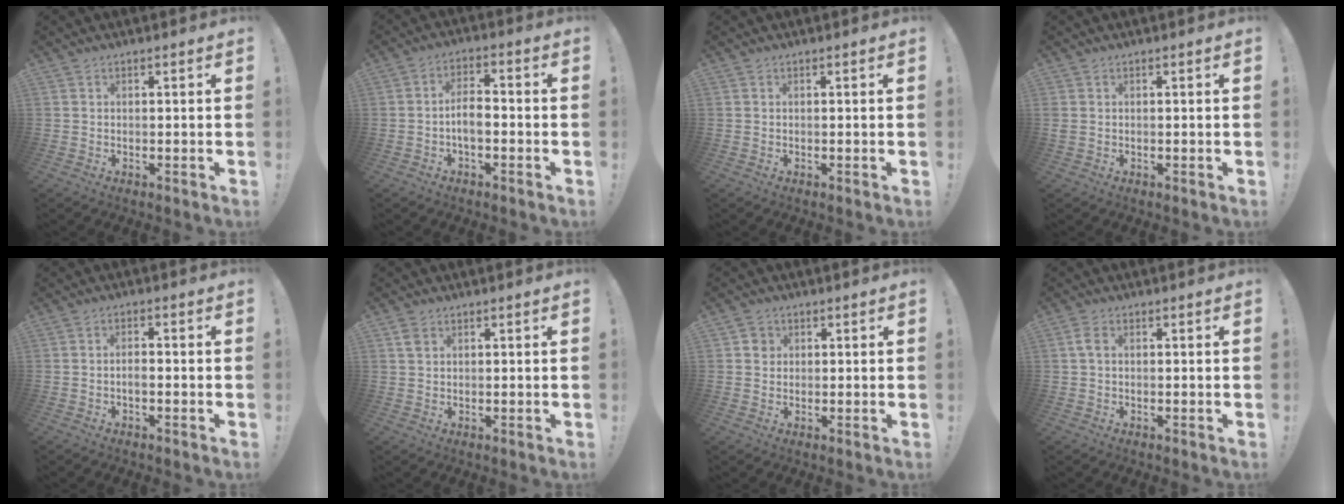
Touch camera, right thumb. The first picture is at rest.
{"total": 5.7, "force": [-1.6, 2.8, 4.6], "torque": [-0.086, 0.007, -0.028]}
{"total": 0.0}
{"total": 1.1, "force": [0.4, 0.7, 0.7], "torque": [-0.015, 0.003, 0.008]}
{"total": 2.3, "force": [-1.0, 0.9, 1.9], "torque": [-0.031, 0.005, -0.016]}
{"total": 2.3, "force": [1.3, 1.4, 1.2], "torque": [-0.013, -0.004, 0.022]}
{"total": 3.3, "force": [0.7, 3.1, 0.6], "torque": [0.003, 0.000, 0.010]}
{"total": 2.8, "force": [0.5, 1.8, 2.1], "torque": [-0.036, 0.005, 0.009]}